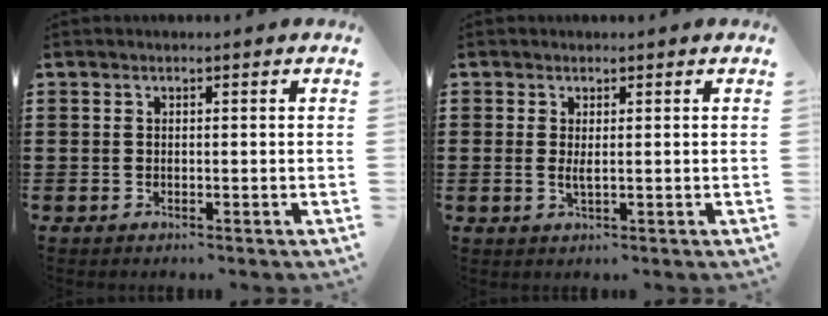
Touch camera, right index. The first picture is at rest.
{"total": 1.5, "force": [0.3, 0.3, 1.4], "torque": [-0.029, 0.000, 0.006]}